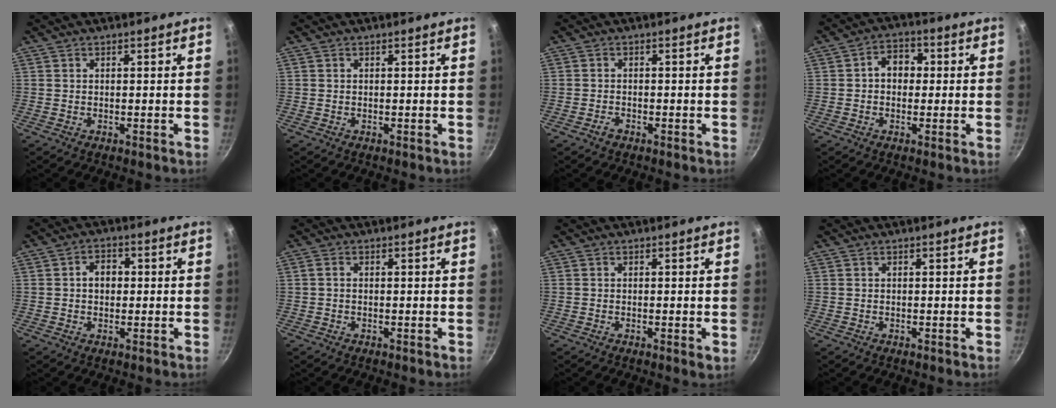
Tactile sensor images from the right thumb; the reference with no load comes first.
{"total": 0.0}
{"total": 1.4, "force": [-1.1, 0.7, 0.6], "torque": [-0.011, 0.009, -0.021]}
{"total": 5.7, "force": [0.4, 4.5, 3.5], "torque": [-0.020, 0.014, -0.005]}
{"total": 4.0, "force": [0.2, 3.1, 2.5], "torque": [-0.017, 0.009, -0.001]}
{"total": 1.0, "force": [0.0, 0.7, 0.7], "torque": [-0.014, 0.004, -0.001]}
{"total": 1.1, "force": [-0.2, 0.1, 1.1], "torque": [-0.017, -0.004, -0.005]}
{"total": 0.0}